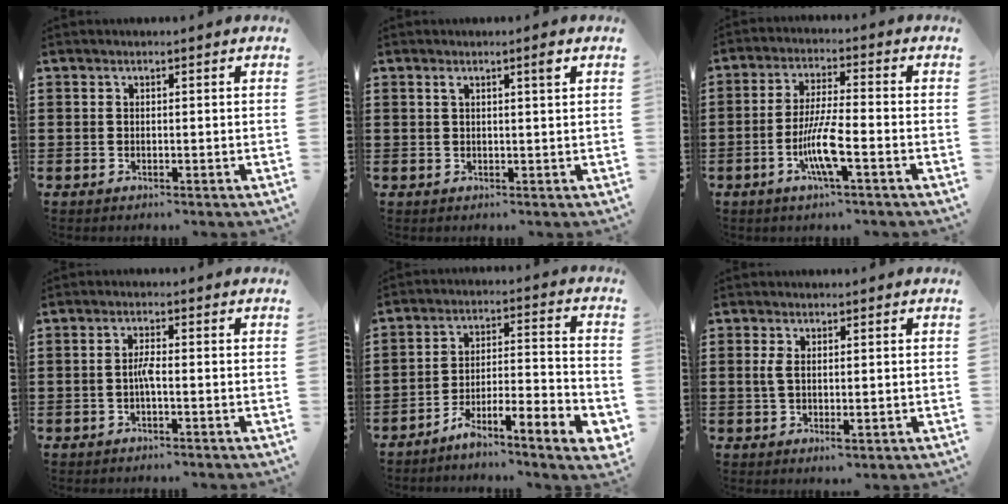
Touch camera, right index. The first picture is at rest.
{"total": 2.0, "force": [1.0, 0.0, 1.7], "torque": [-0.035, 0.000, 0.015]}
{"total": 7.5, "force": [-2.8, 1.0, 6.9], "torque": [-0.140, -0.012, -0.056]}
{"total": 2.4, "force": [-0.7, 0.3, 2.2], "torque": [-0.052, -0.001, -0.015]}
{"total": 6.4, "force": [-5.2, 0.1, 3.8], "torque": [-0.059, -0.005, -0.102]}
{"total": 2.9, "force": [0.0, 1.0, 2.7], "torque": [-0.056, -0.001, -0.003]}